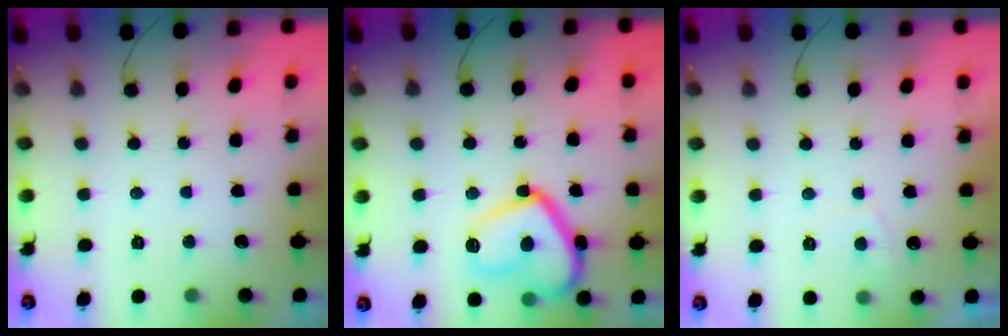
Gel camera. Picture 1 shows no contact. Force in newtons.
{"total": 15.7, "press": 15.6, "slide": 1.4}
{"total": 1.0, "press": 0.8, "slide": 0.6}